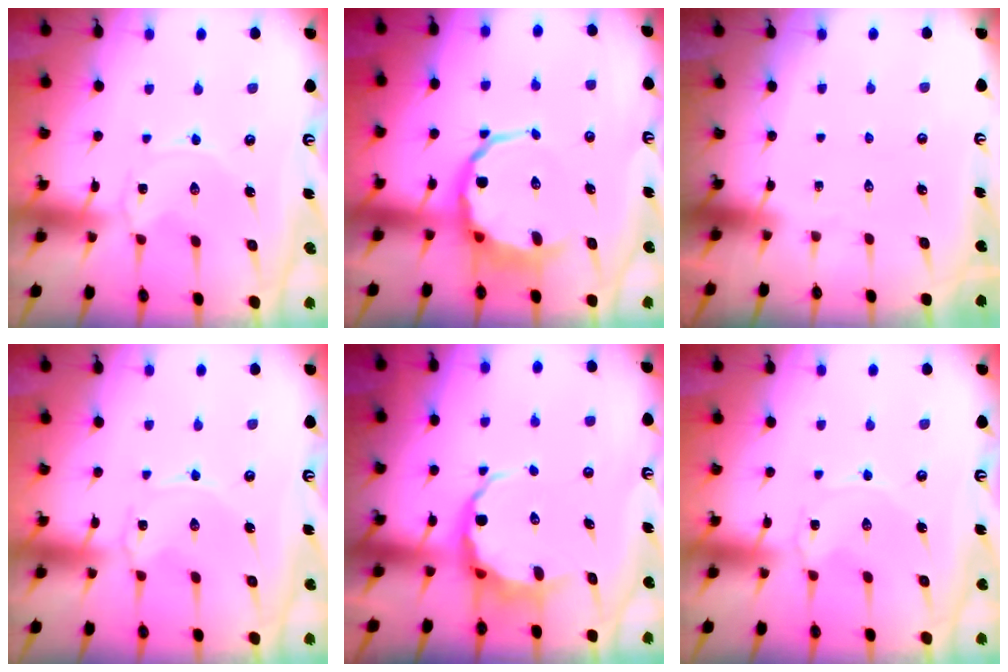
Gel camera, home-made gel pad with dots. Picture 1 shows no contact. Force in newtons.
{"total": 7.2, "press": 6.9, "slide": 2.3}
{"total": 0.0}
{"total": 0.7, "press": 0.7, "slide": 0.2}
{"total": 6.4, "press": 6.2, "slide": 1.7}
{"total": 0.8, "press": 0.8, "slide": 0.1}